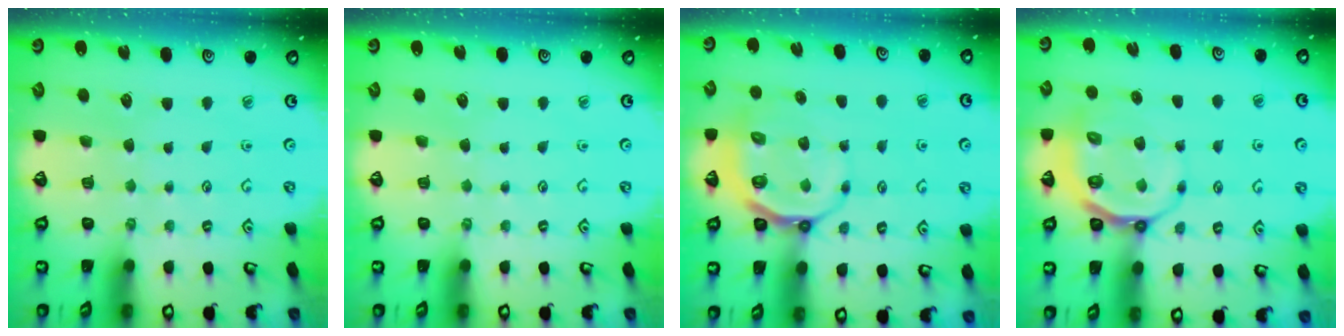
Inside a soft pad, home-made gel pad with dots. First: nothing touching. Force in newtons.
{"total": 0.0}
{"total": 8.7, "press": 8.1, "slide": 3.1}
{"total": 8.7, "press": 8.1, "slide": 3.1}